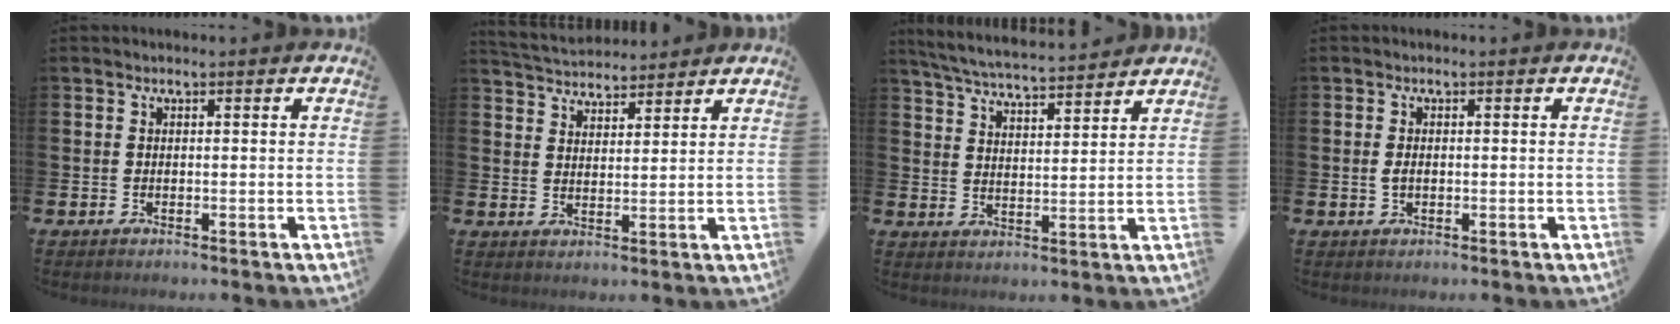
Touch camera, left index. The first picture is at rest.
{"total": 4.2, "force": [4.1, 0.7, -0.1], "torque": [-0.019, -0.020, 0.075]}
{"total": 5.6, "force": [5.4, 0.3, 1.0], "torque": [-0.046, -0.035, 0.096]}
{"total": 1.3, "force": [-0.1, 0.8, 1.0], "torque": [-0.028, 0.008, -0.002]}